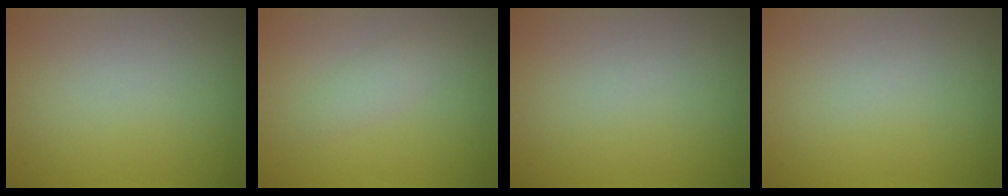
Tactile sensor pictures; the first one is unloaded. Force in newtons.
{"total": 1.4, "press": 1.4, "slide": 0.0}
{"total": 0.0}
{"total": 0.0}